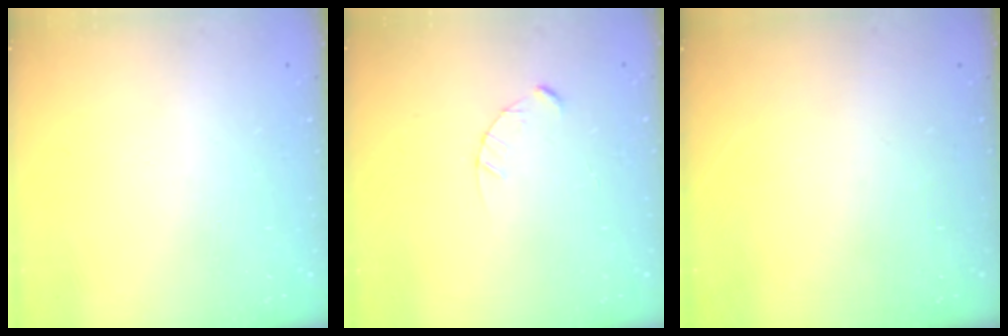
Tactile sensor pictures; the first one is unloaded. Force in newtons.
{"total": 2.4, "press": 2.4, "slide": 0.3}
{"total": 0.0}